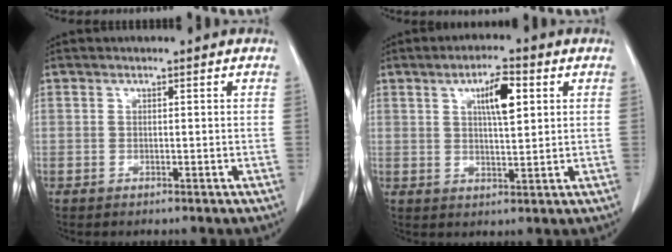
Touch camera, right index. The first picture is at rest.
{"total": 6.3, "force": [2.3, 1.4, 5.7], "torque": [-0.097, 0.004, 0.037]}